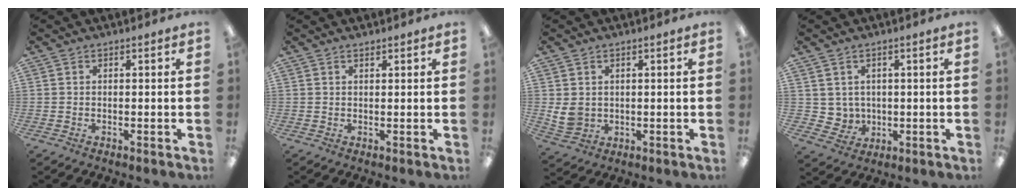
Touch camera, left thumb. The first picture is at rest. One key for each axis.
{"total": 0.9, "fx": 0.8, "fy": 0.3, "fz": 0.3, "tx": -0.007, "ty": 0.001, "tz": 0.015}
{"total": 4.8, "fx": 1.4, "fy": 4.0, "fz": 2.2, "tx": -0.050, "ty": -0.004, "tz": 0.027}
{"total": 4.2, "fx": 2.4, "fy": 3.5, "fz": -0.3, "tx": -0.006, "ty": -0.010, "tz": 0.046}